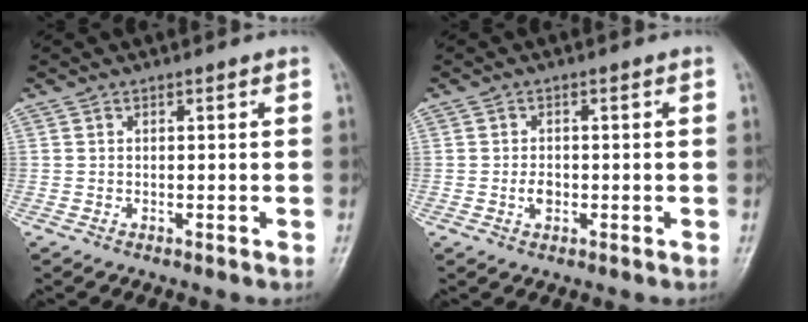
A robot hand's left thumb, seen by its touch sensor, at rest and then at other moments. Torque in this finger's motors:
{"motor_torque": [0.22, -0.04, 0.61, 0.22, 0.01]}